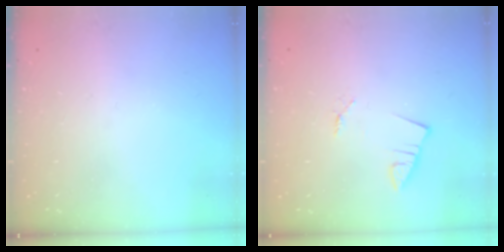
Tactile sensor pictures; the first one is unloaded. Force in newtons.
{"total": 1.4, "press": 1.4, "slide": 0.1}